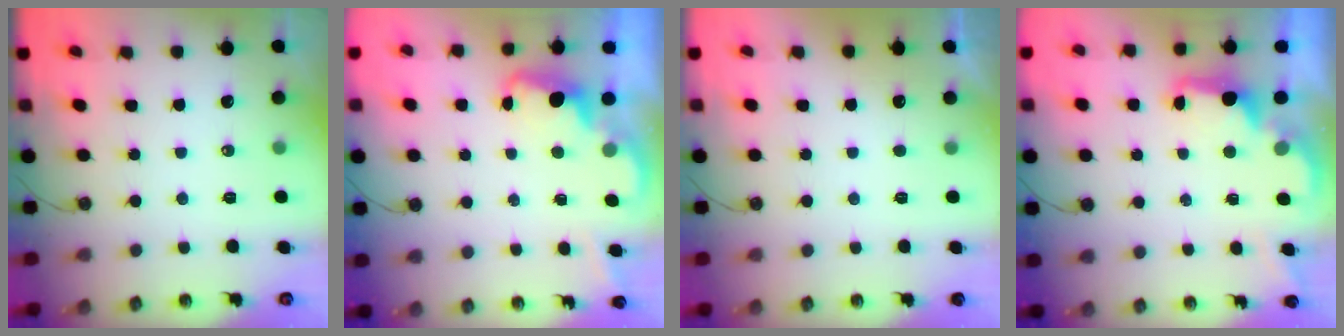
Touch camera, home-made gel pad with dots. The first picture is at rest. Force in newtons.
{"total": 2.3, "press": 2.2, "slide": 0.5}
{"total": 0.7, "press": 0.4, "slide": 0.6}
{"total": 2.5, "press": 2.4, "slide": 0.6}